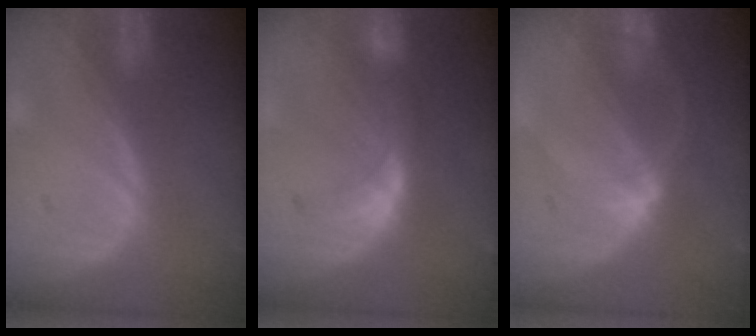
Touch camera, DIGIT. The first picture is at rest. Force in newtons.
{"total": 6.3, "press": 6.3, "slide": 0.1}
{"total": 5.2, "press": 4.8, "slide": 1.9}